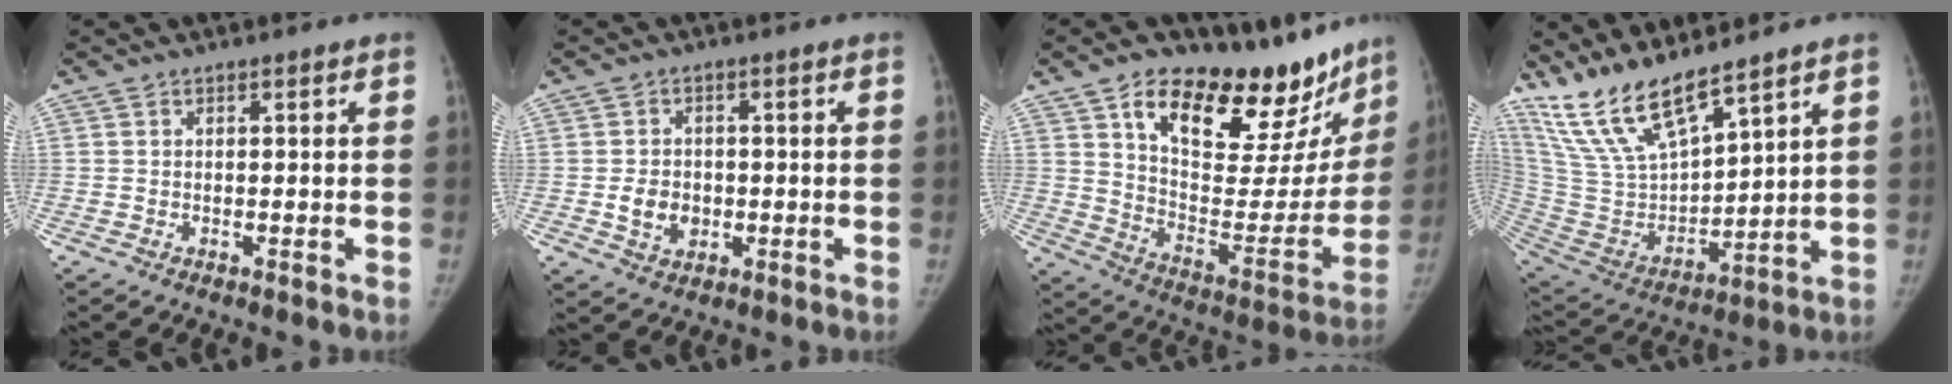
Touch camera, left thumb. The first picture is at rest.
{"total": 5.3, "force": [-0.8, 4.3, 3.0], "torque": [-0.032, 0.003, -0.009]}
{"total": 28.7, "force": [19.7, 12.6, 16.7], "torque": [-0.197, -0.081, 0.295]}
{"total": 15.9, "force": [13.1, 3.5, 8.3], "torque": [-0.150, -0.065, 0.276]}